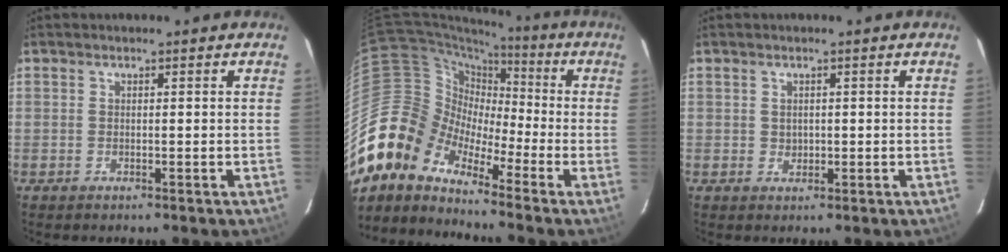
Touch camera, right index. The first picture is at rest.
{"total": 13.3, "force": [-9.3, 8.2, 4.9], "torque": [-0.091, 0.012, -0.199]}
{"total": 1.4, "force": [0.2, 1.3, 0.3], "torque": [0.001, 0.001, 0.005]}